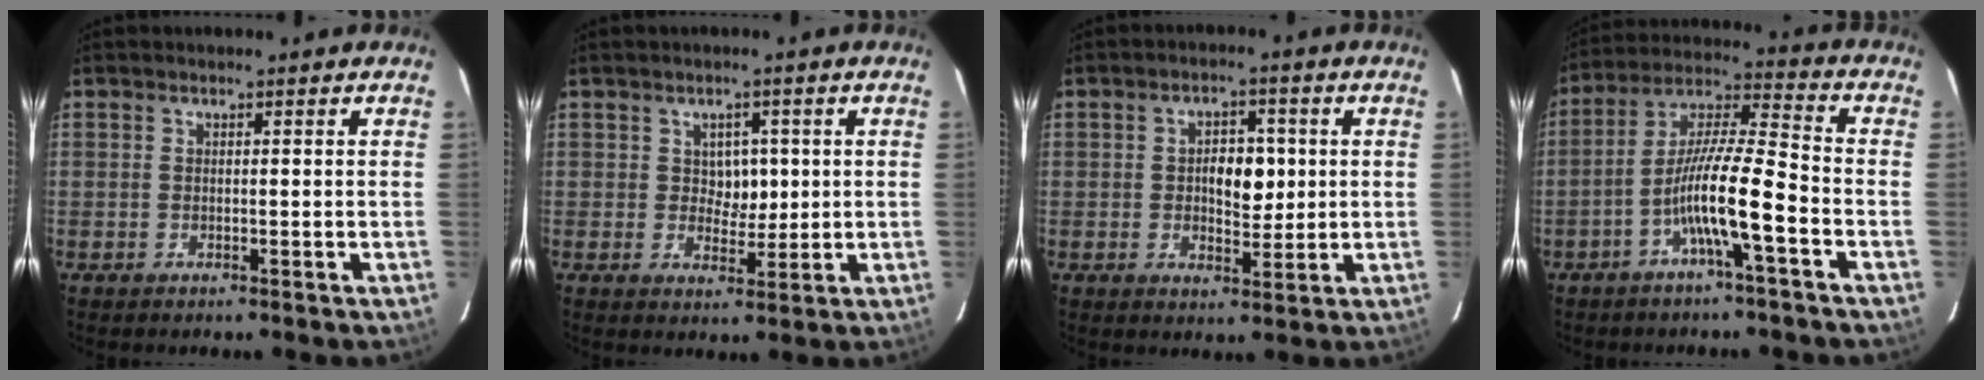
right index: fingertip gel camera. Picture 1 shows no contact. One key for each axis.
{"total": 3.7, "fx": 0.8, "fy": 2.7, "fz": 2.4, "tx": -0.026, "ty": 0.002, "tz": 0.016}
{"total": 5.8, "fx": 0.6, "fy": 3.1, "fz": 4.9, "tx": -0.073, "ty": 0.010, "tz": 0.014}
{"total": 11.3, "fx": -4.5, "fy": 0.2, "fz": 10.3, "tx": -0.198, "ty": 0.014, "tz": -0.085}